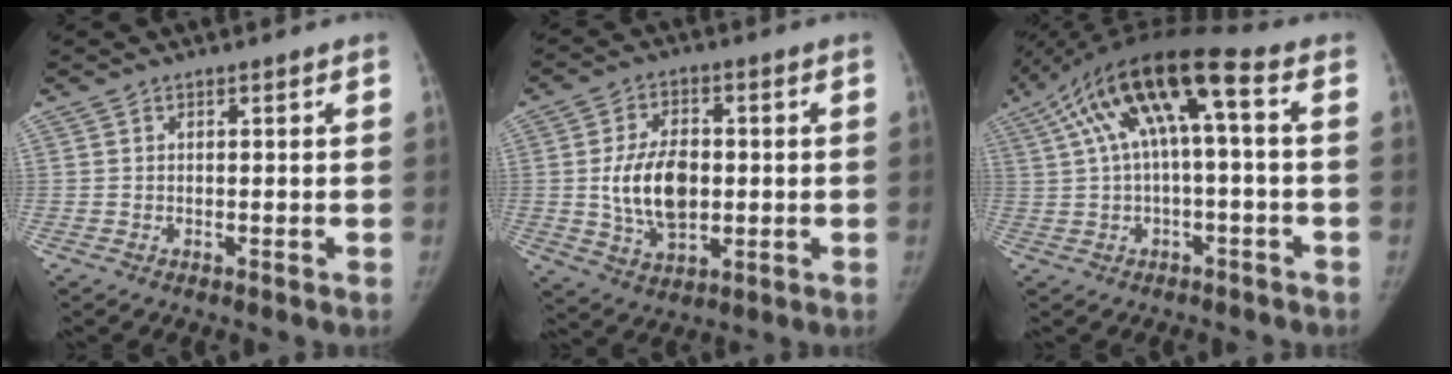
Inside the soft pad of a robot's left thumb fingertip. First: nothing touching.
{"total": 12.1, "force": [-0.2, 7.5, 9.5], "torque": [-0.150, 0.002, 0.004]}
{"total": 14.2, "force": [2.9, 3.6, 13.5], "torque": [-0.259, 0.054, 0.047]}